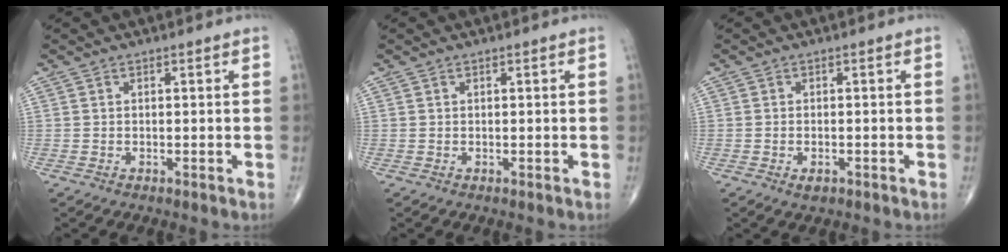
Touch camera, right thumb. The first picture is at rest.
{"total": 0.0}
{"total": 1.7, "force": [-0.9, 0.9, 1.2], "torque": [-0.018, 0.002, -0.012]}